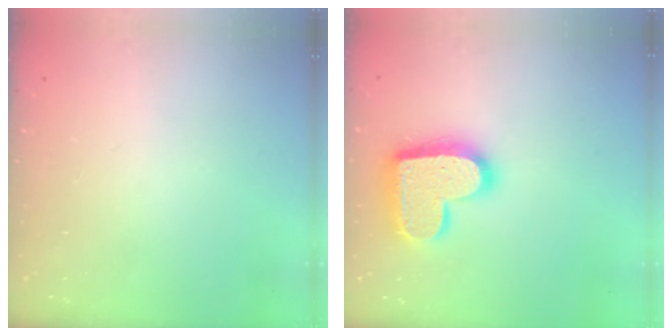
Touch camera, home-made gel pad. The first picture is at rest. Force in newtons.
{"total": 18.1, "press": 18.1, "slide": 1.1}